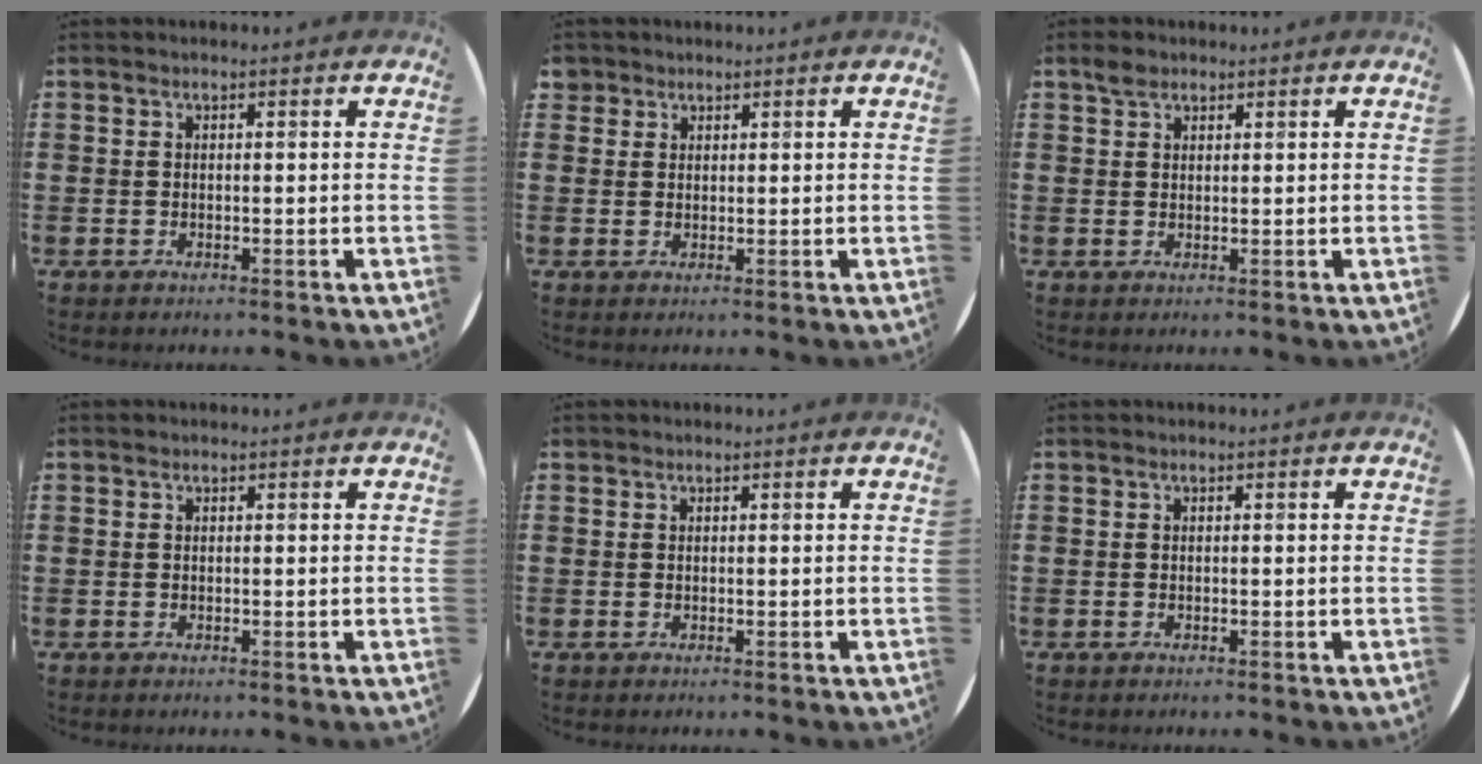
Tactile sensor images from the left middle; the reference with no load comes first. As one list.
[{"total": 1.7, "force": [1.4, 0.9, 0.0], "torque": [-0.003, 0.005, 0.028]}, {"total": 1.7, "force": [1.4, 0.9, 0.5], "torque": [-0.003, 0.001, 0.024]}, {"total": 0.0}, {"total": 0.0}, {"total": 0.0}]